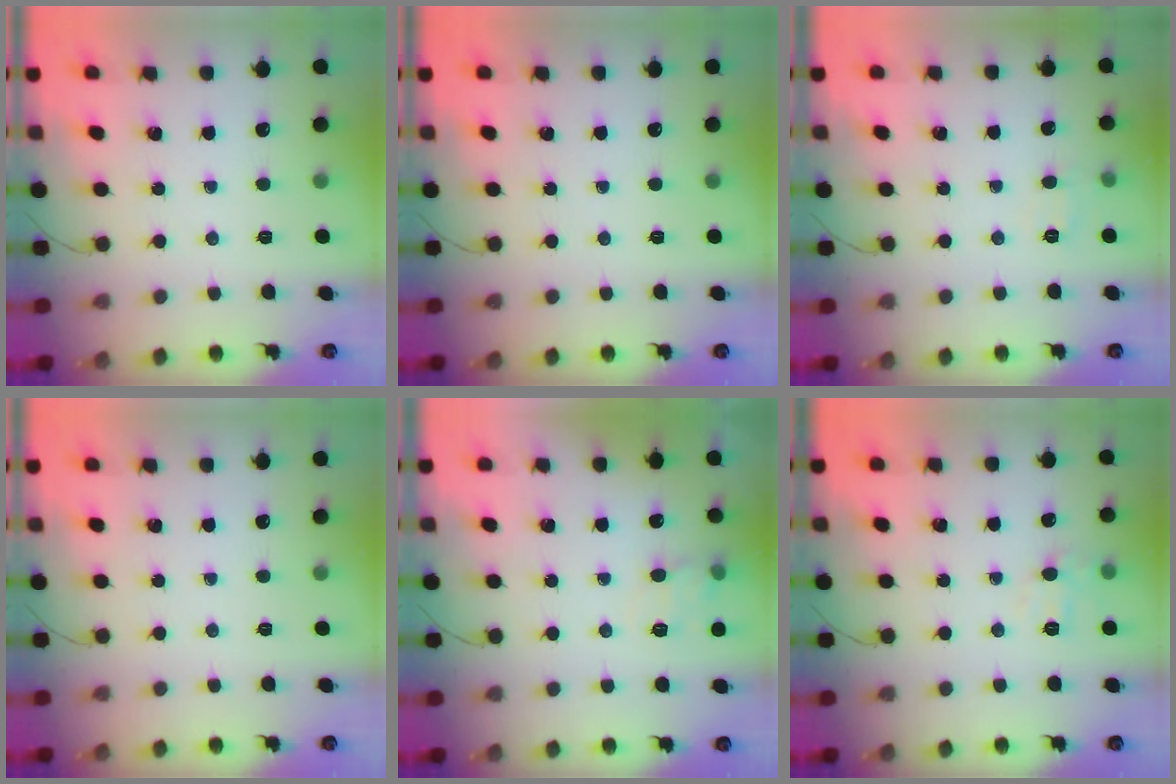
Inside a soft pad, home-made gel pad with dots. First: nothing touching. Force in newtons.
{"total": 0.0}
{"total": 6.0, "press": 5.8, "slide": 1.3}
{"total": 0.0}
{"total": 8.0, "press": 7.8, "slide": 1.9}
{"total": 7.2, "press": 7.0, "slide": 1.6}